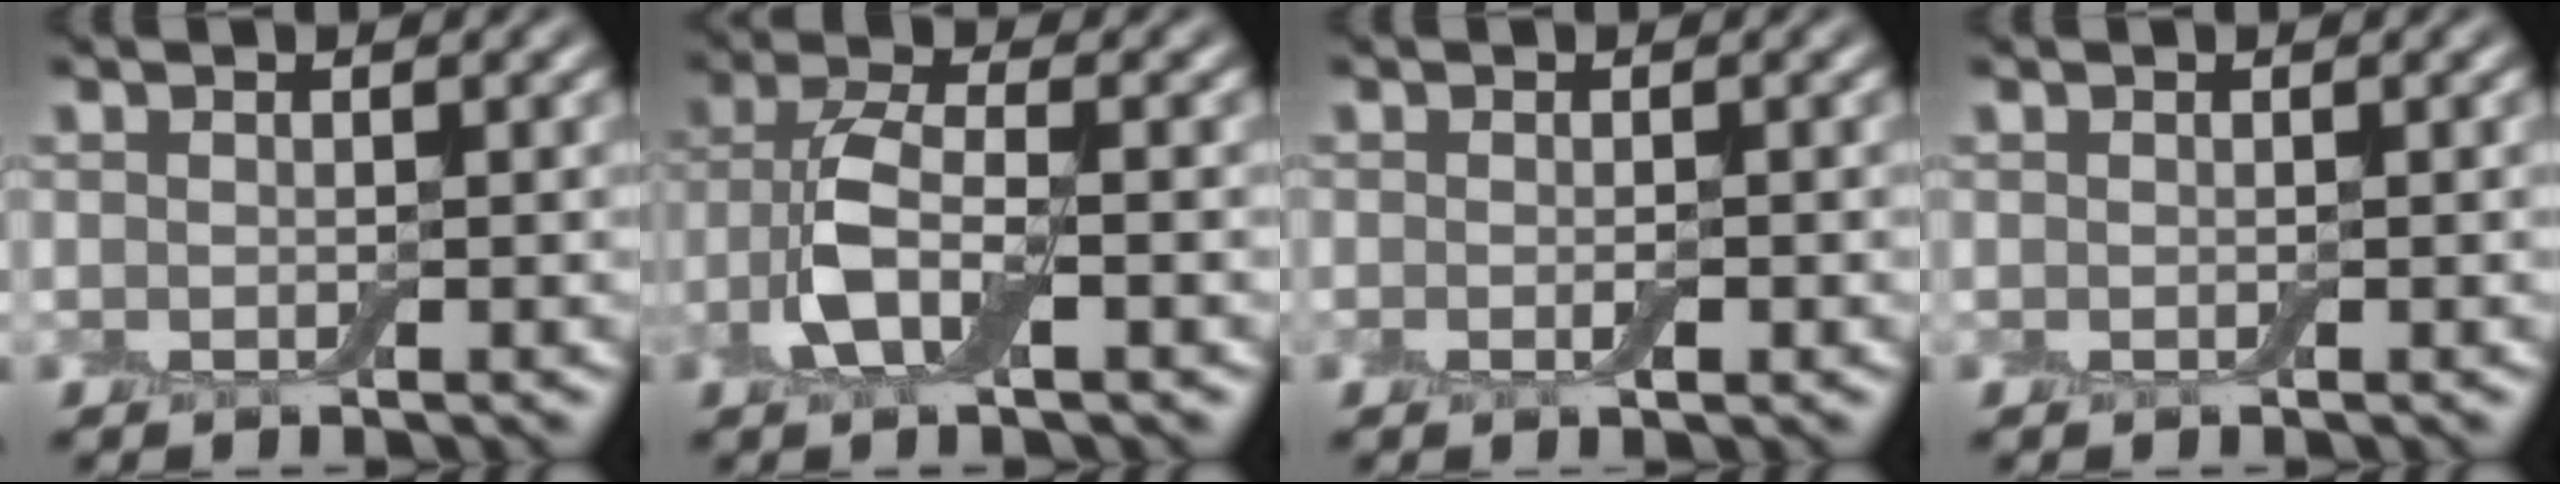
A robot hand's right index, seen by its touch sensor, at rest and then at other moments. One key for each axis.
{"total": 4.9, "fx": -1.5, "fy": 2.0, "fz": 4.1, "tx": -0.094, "ty": 0.008, "tz": -0.035}
{"total": 1.0, "fx": -0.3, "fy": 0.3, "fz": 0.9, "tx": -0.017, "ty": -0.003, "tz": -0.005}
{"total": 0.0}